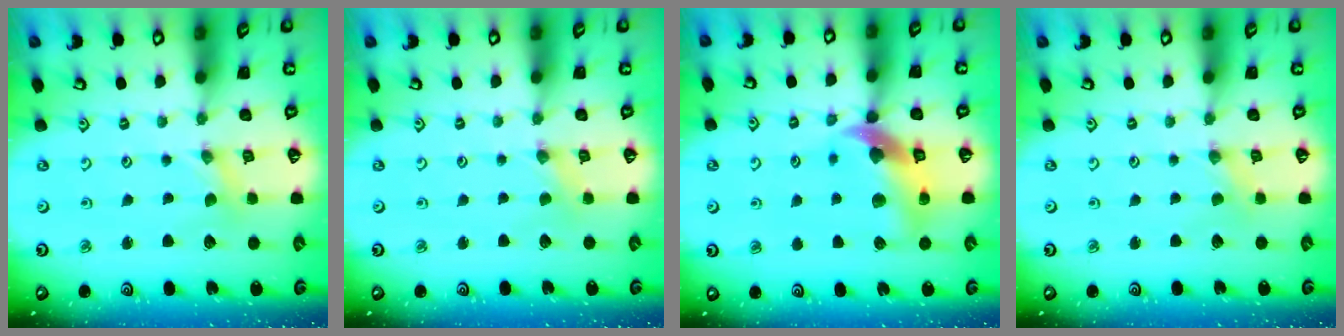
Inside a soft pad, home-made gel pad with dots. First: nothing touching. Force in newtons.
{"total": 0.0}
{"total": 12.4, "press": 12.3, "slide": 1.6}
{"total": 0.0}